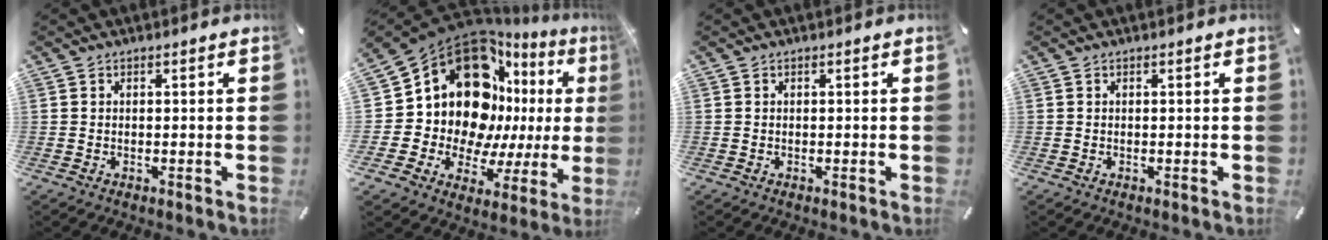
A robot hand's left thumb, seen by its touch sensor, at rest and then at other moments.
{"total": 20.7, "force": [6.9, 14.8, 12.8], "torque": [-0.220, -0.079, 0.125]}
{"total": 0.0}
{"total": 0.0}